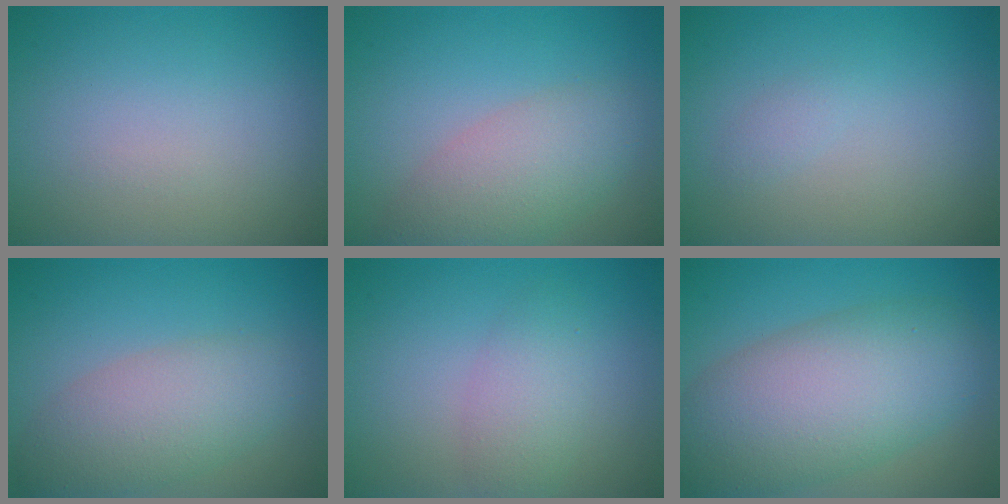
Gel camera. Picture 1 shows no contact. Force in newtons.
{"total": 4.9, "press": 4.8, "slide": 0.6}
{"total": 0.7, "press": 0.7, "slide": 0.0}
{"total": 5.1, "press": 5.0, "slide": 0.4}
{"total": 1.9, "press": 1.9, "slide": 0.1}
{"total": 10.0, "press": 10.0, "slide": 0.6}